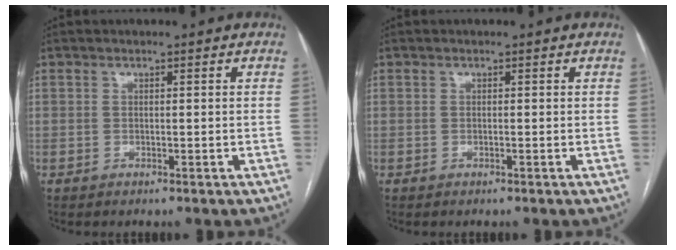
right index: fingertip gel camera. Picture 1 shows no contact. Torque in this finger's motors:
{"motor_torque": [-0.01, 0.04, 0.00, 0.00]}